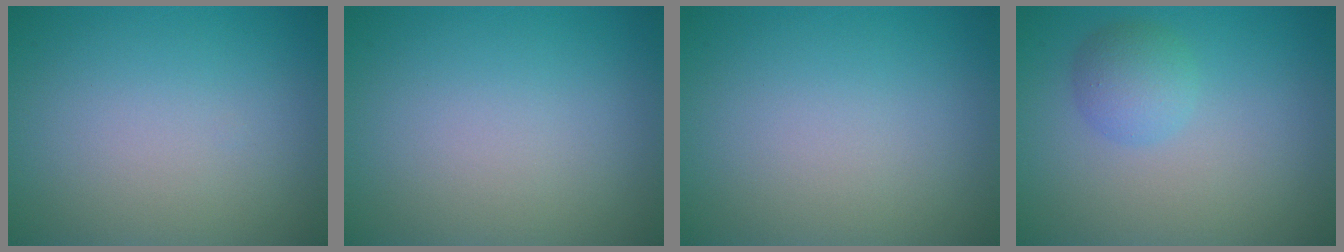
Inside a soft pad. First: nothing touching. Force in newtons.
{"total": 0.0}
{"total": 0.0}
{"total": 2.4, "press": 2.4, "slide": 0.1}